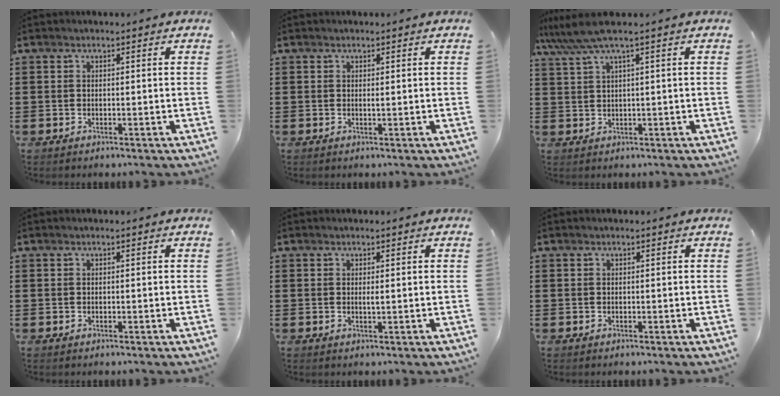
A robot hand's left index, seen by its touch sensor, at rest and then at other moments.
{"total": 0.6, "force": [0.2, 0.0, 0.5], "torque": [-0.011, -0.002, 0.004]}
{"total": 4.2, "force": [2.1, -0.2, 3.6], "torque": [-0.090, -0.011, 0.031]}
{"total": 0.0}
{"total": 0.9, "force": [0.1, 0.1, 0.9], "torque": [-0.018, -0.003, 0.003]}
{"total": 0.0}